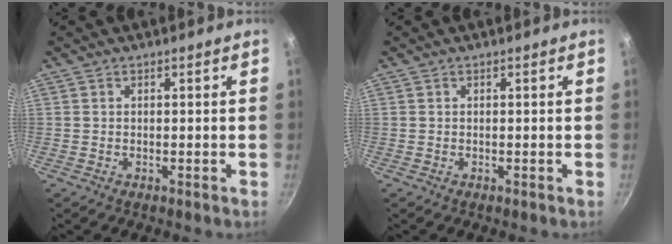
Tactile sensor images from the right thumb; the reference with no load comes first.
{"total": 0.0}